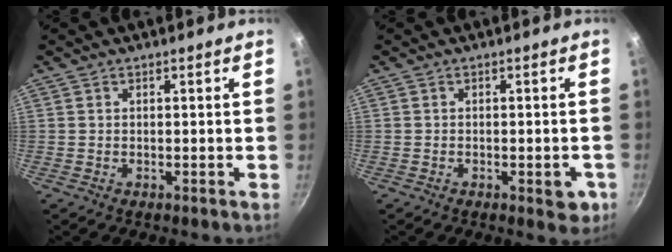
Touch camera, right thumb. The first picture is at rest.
{"total": 4.0, "force": [-1.5, 1.8, 3.3], "torque": [-0.030, 0.003, -0.016]}